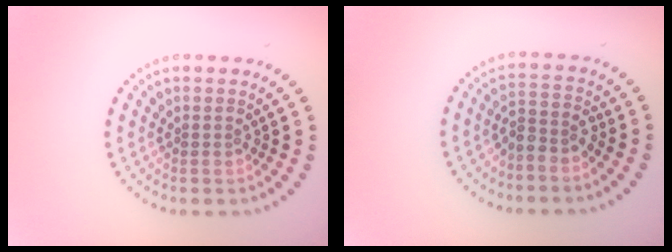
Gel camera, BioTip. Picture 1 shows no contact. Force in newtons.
{"total": 2.1, "press": 1.6, "slide": 1.2}